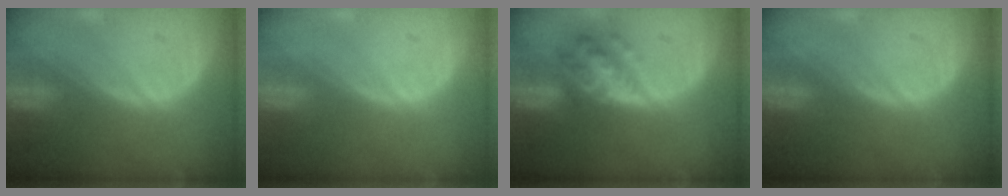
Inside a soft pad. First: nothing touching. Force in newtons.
{"total": 0.0}
{"total": 6.4, "press": 5.7, "slide": 2.8}
{"total": 0.0}